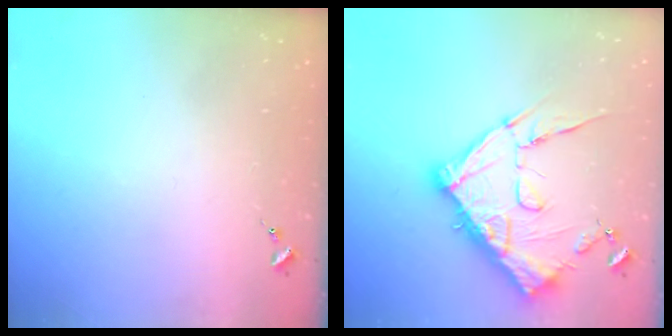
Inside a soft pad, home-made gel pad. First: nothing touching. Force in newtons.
{"total": 17.2, "press": 17.2, "slide": 1.3}